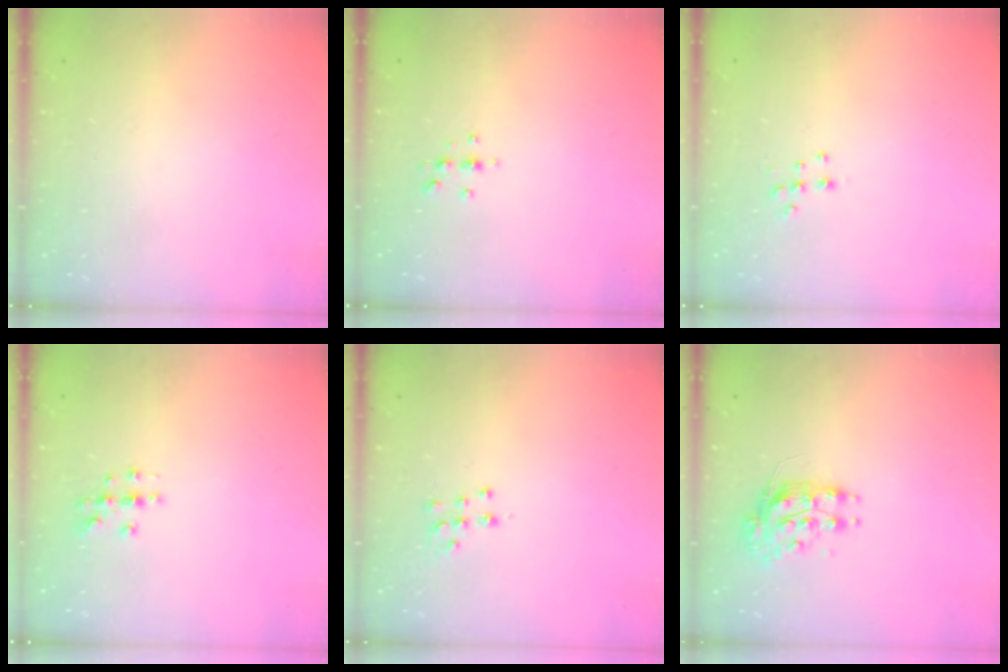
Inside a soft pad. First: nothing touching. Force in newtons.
{"total": 4.3, "press": 4.3, "slide": 0.6}
{"total": 6.8, "press": 6.8, "slide": 0.5}
{"total": 3.6, "press": 3.6, "slide": 0.5}
{"total": 7.0, "press": 7.0, "slide": 0.3}
{"total": 8.7, "press": 8.7, "slide": 0.4}